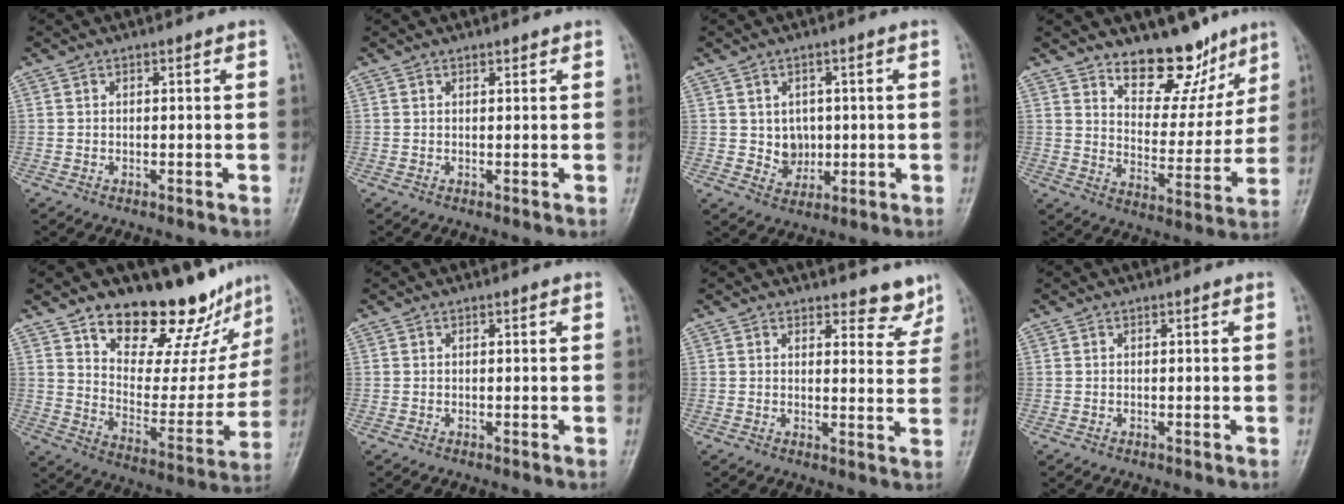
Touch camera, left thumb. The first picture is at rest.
{"total": 0.6, "force": [0.6, 0.2, 0.1], "torque": [-0.004, -0.005, 0.009]}
{"total": 4.9, "force": [0.4, 4.3, 2.4], "torque": [-0.010, -0.004, 0.015]}
{"total": 13.0, "force": [9.9, 6.4, 5.4], "torque": [-0.025, -0.075, 0.161]}
{"total": 20.9, "force": [16.3, 8.9, 9.6], "torque": [-0.078, -0.108, 0.244]}
{"total": 0.0}
{"total": 5.2, "force": [4.6, 2.1, 1.0], "torque": [0.018, -0.037, 0.046]}
{"total": 0.0}